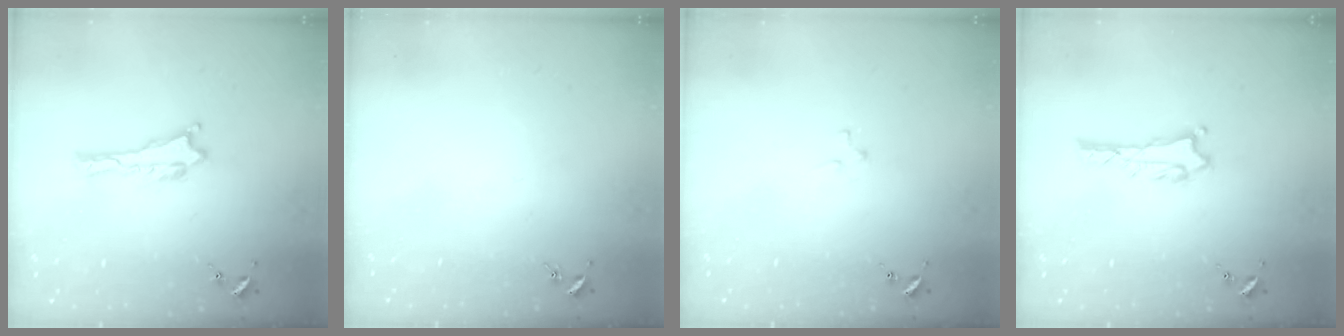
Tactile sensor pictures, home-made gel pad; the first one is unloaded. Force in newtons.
{"total": 0.0}
{"total": 2.1, "press": 2.1, "slide": 0.2}
{"total": 1.3, "press": 1.3, "slide": 0.3}